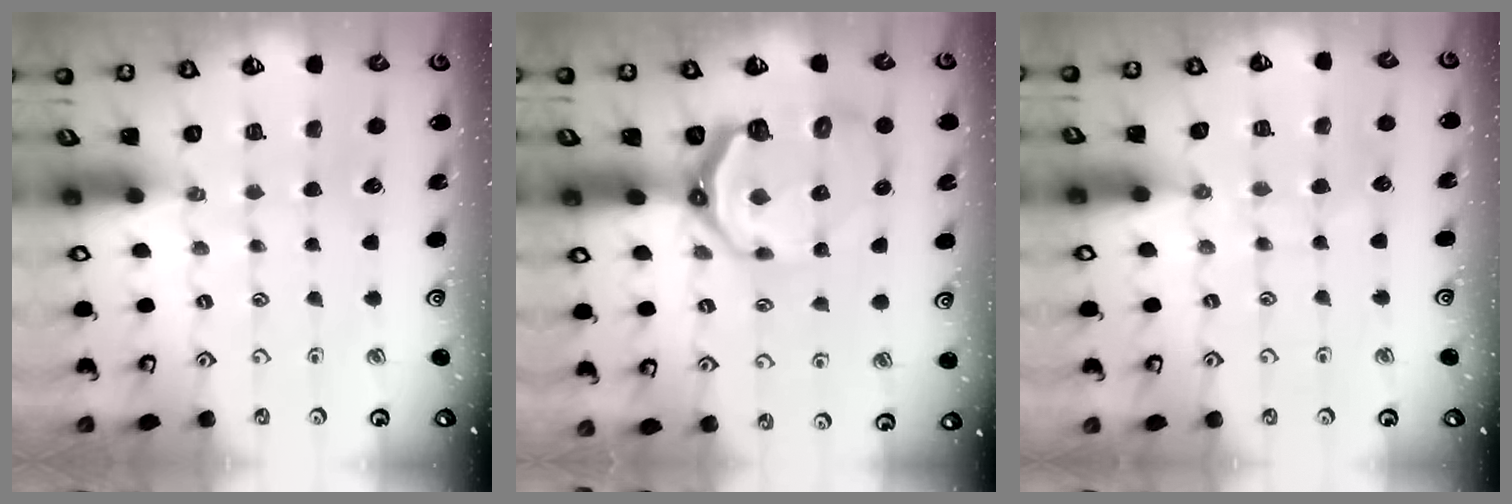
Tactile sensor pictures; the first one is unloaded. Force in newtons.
{"total": 10.0, "press": 8.7, "slide": 5.0}
{"total": 6.8, "press": 6.8, "slide": 0.6}